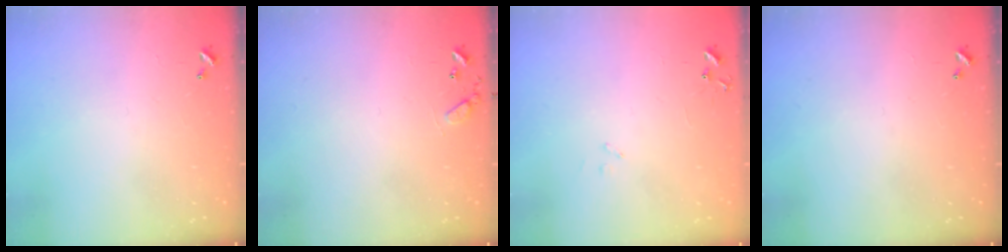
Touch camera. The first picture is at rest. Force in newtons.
{"total": 7.7, "press": 7.6, "slide": 0.5}
{"total": 7.8, "press": 7.8, "slide": 0.7}
{"total": 0.0}